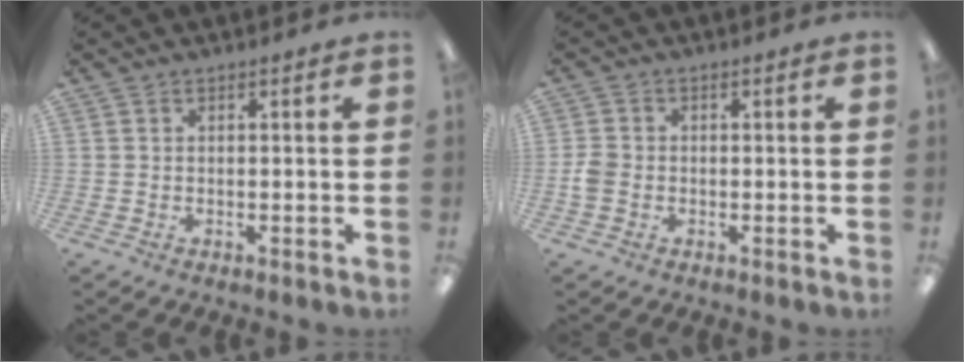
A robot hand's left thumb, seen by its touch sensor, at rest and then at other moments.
{"total": 3.2, "force": [-0.9, 2.6, 1.7], "torque": [-0.027, 0.008, -0.016]}